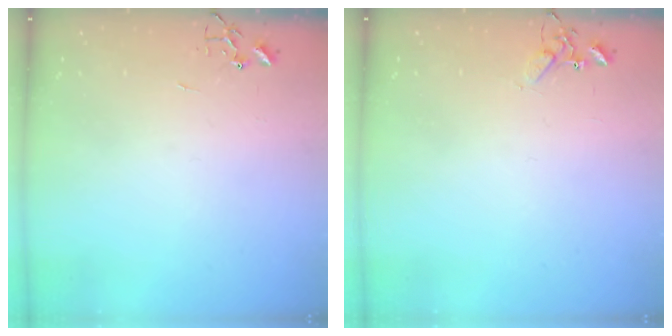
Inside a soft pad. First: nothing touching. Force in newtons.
{"total": 4.7, "press": 4.6, "slide": 0.6}